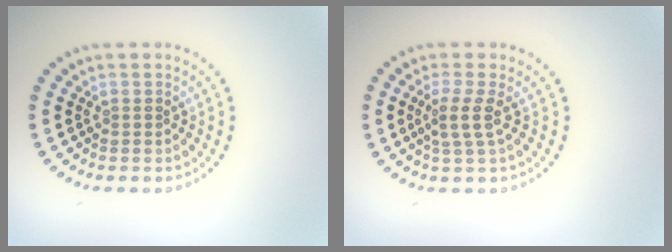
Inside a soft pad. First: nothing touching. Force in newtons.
{"total": 2.3, "press": 1.8, "slide": 1.5}